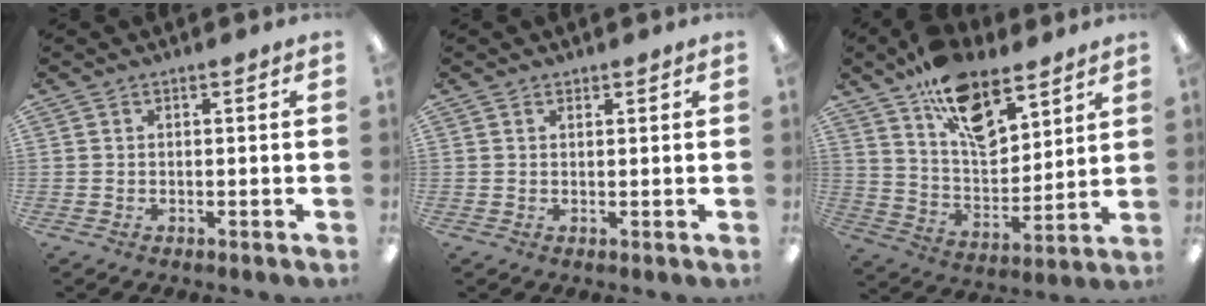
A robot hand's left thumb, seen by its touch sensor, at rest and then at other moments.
{"total": 1.1, "force": [1.0, 0.5, 0.2], "torque": [-0.004, 0.001, 0.018]}
{"total": 16.8, "force": [11.0, 8.6, 9.4], "torque": [-0.153, -0.058, 0.197]}